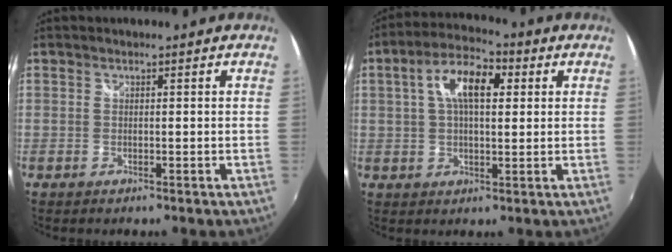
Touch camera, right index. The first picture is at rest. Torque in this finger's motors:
{"motor_torque": [0.57, 0.27, 0.61, 0.10]}